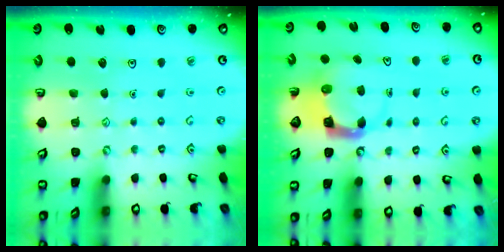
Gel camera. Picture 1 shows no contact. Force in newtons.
{"total": 3.7, "press": 3.6, "slide": 0.5}